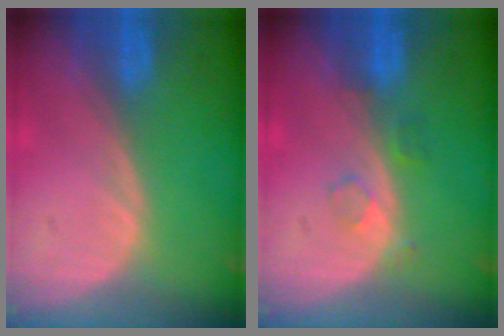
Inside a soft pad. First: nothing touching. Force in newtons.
{"total": 2.1, "press": 2.1, "slide": 0.2}